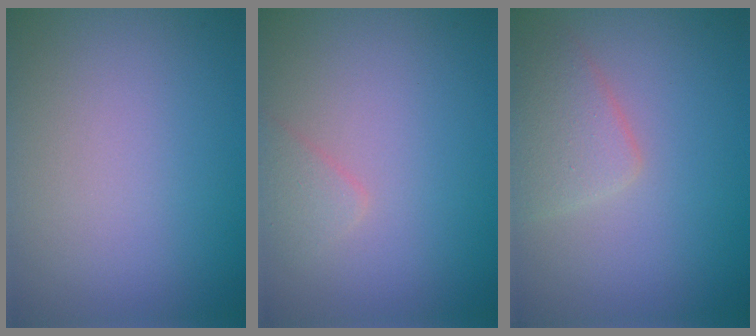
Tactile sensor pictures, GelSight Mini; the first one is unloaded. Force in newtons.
{"total": 1.2, "press": 1.2, "slide": 0.1}
{"total": 2.8, "press": 2.8, "slide": 0.1}